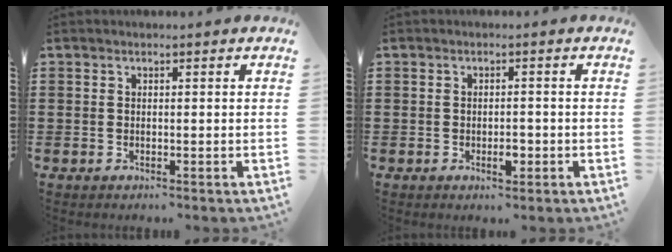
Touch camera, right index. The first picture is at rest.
{"total": 2.6, "force": [-0.9, 1.2, 2.2], "torque": [-0.040, 0.001, -0.017]}